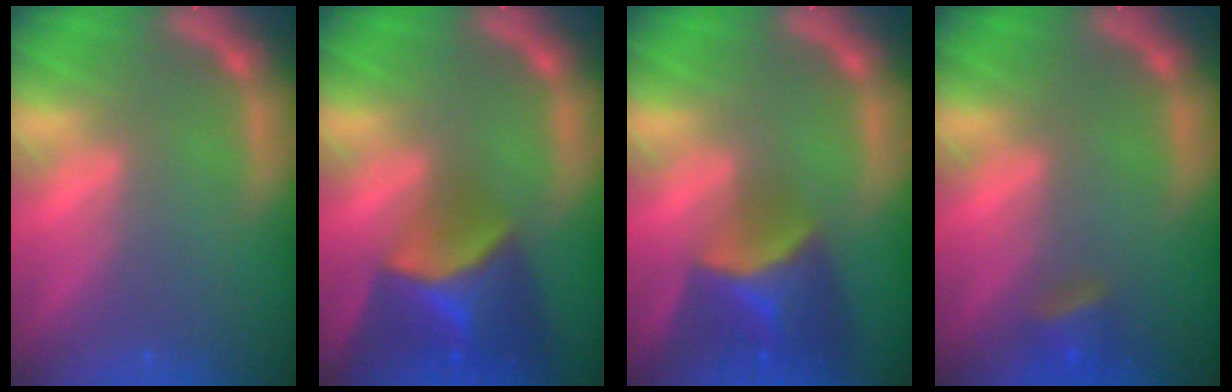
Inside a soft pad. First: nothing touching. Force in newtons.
{"total": 8.4}
{"total": 6.9}
{"total": 2.4}